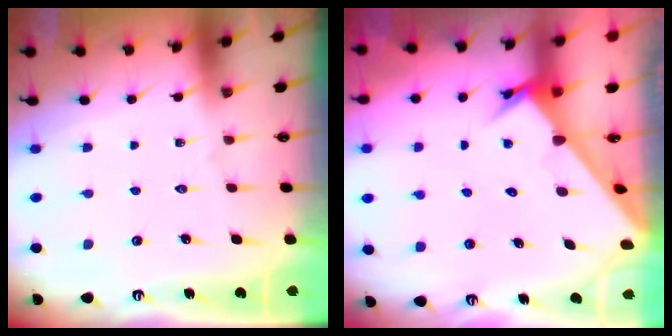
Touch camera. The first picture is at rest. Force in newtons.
{"total": 3.8, "press": 3.8, "slide": 0.3}